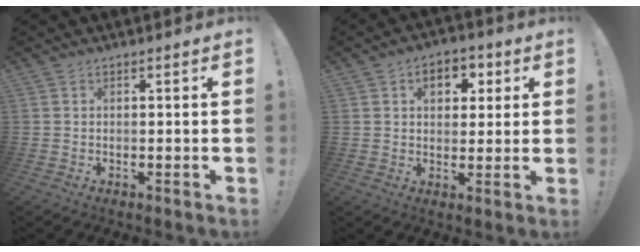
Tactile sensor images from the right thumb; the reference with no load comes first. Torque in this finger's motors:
{"motor_torque": [0.05, 0.12, 0.29, 0.37, 0.00]}